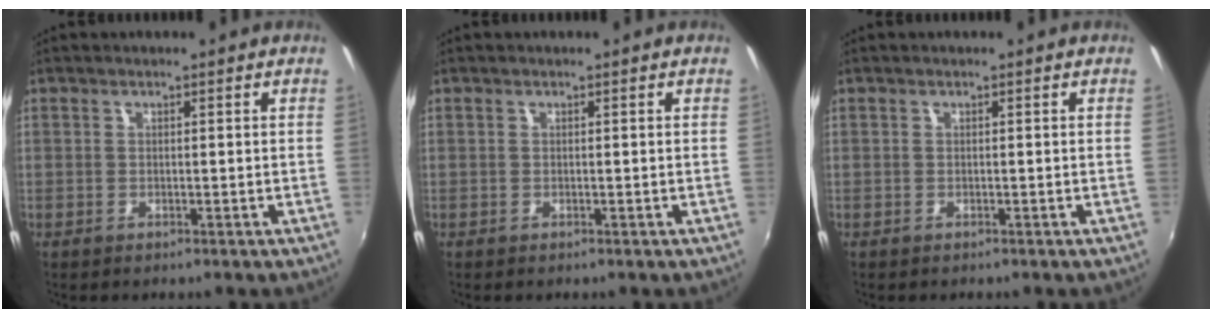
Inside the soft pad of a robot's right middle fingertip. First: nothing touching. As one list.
[{"total": 0.0}, {"total": 0.0}]